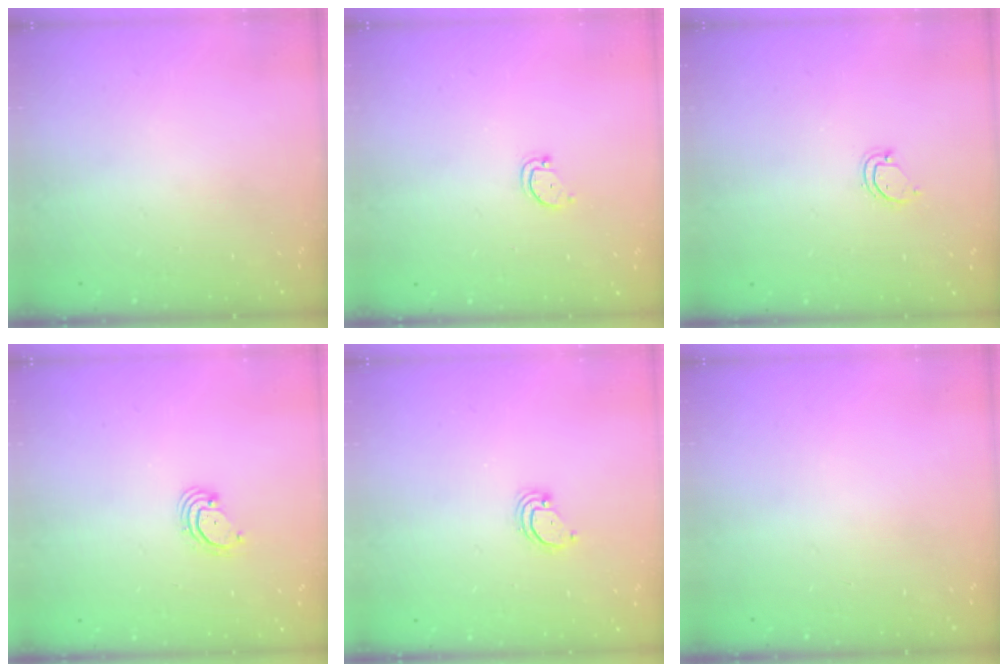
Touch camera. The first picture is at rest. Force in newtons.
{"total": 2.3, "press": 2.3, "slide": 0.4}
{"total": 3.0, "press": 3.0, "slide": 0.2}
{"total": 3.0, "press": 3.0, "slide": 0.3}
{"total": 2.6, "press": 2.6, "slide": 0.1}
{"total": 0.0}